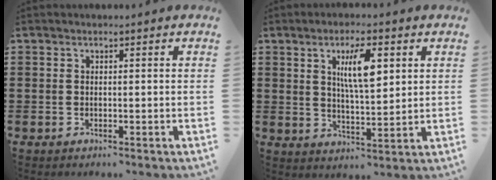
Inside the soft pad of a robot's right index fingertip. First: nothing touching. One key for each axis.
{"total": 7.3, "fx": 2.7, "fy": 2.2, "fz": 6.4, "tx": -0.124, "ty": 0.006, "tz": 0.042}